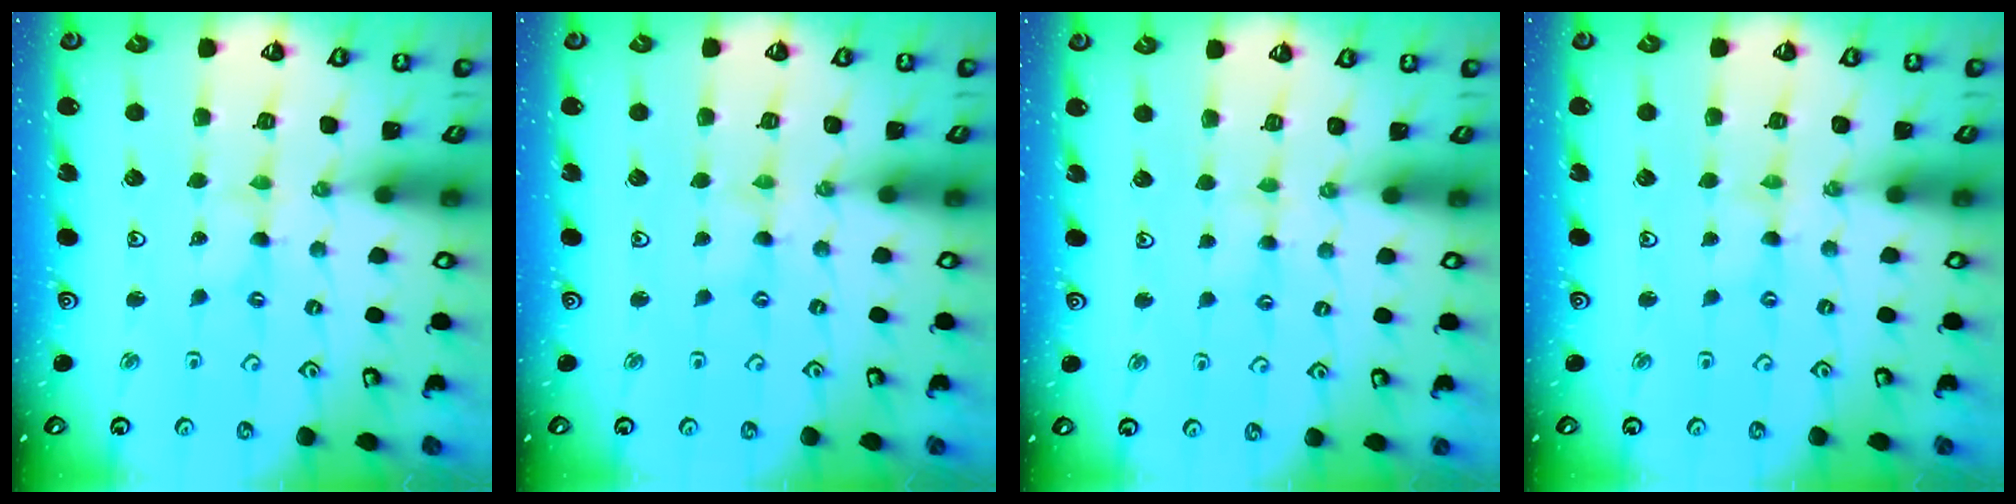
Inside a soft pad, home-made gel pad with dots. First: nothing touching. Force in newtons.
{"total": 0.0}
{"total": 2.7, "press": 2.7, "slide": 0.4}
{"total": 0.0}